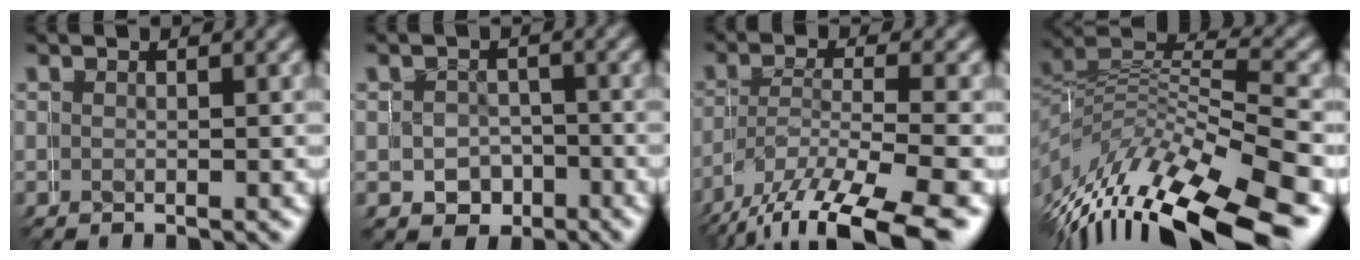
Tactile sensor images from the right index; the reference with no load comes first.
{"total": 3.1, "force": [0.0, 2.4, -2.0], "torque": [0.041, -0.012, 0.002]}
{"total": 5.8, "force": [-3.6, 2.5, 3.7], "torque": [-0.087, -0.025, -0.039]}
{"total": 11.3, "force": [-4.5, 7.7, 6.9], "torque": [-0.144, -0.032, -0.057]}